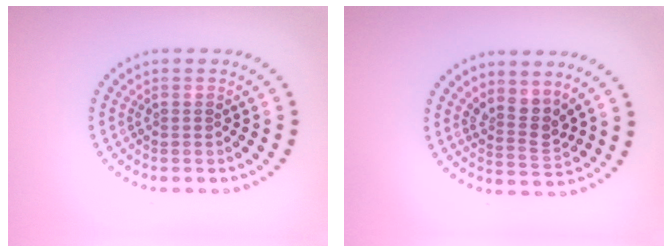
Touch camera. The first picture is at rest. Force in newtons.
{"total": 2.7, "press": 2.0, "slide": 1.8}